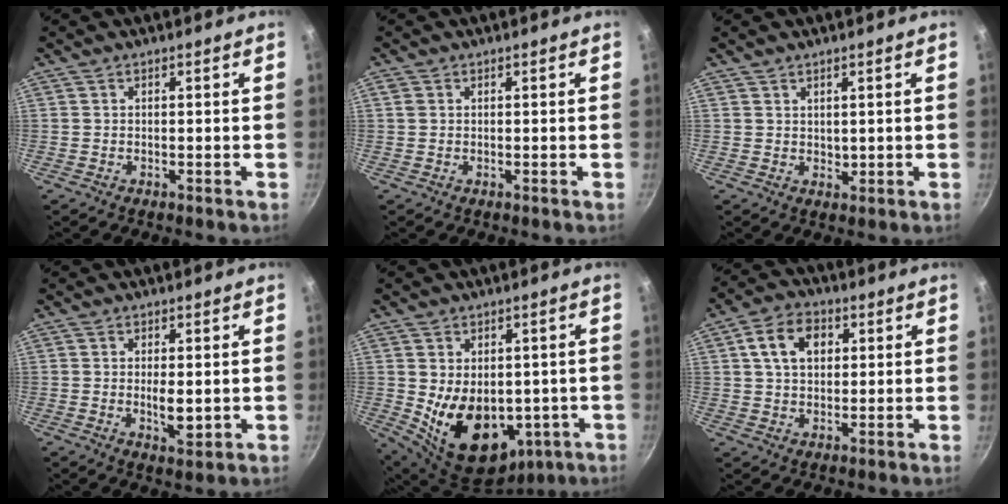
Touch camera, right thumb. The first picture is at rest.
{"total": 1.1, "force": [0.4, 0.9, 0.5], "torque": [-0.009, 0.002, 0.005]}
{"total": 1.7, "force": [1.3, 0.9, 0.4], "torque": [0.001, -0.005, 0.028]}
{"total": 4.5, "force": [-0.1, 1.9, 4.1], "torque": [-0.069, -0.010, 0.001]}
{"total": 16.4, "force": [-1.9, 11.4, 11.6], "torque": [-0.163, -0.016, 0.004]}
{"total": 9.0, "force": [2.5, 6.5, 5.7], "torque": [-0.080, 0.008, 0.036]}